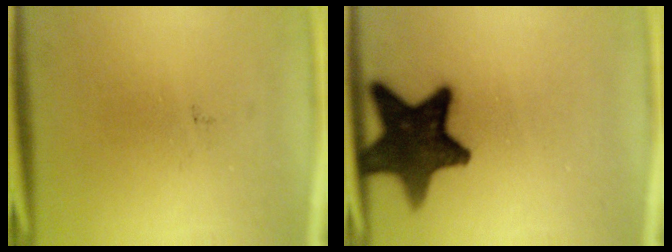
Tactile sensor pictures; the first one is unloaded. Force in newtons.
{"total": 14.6}